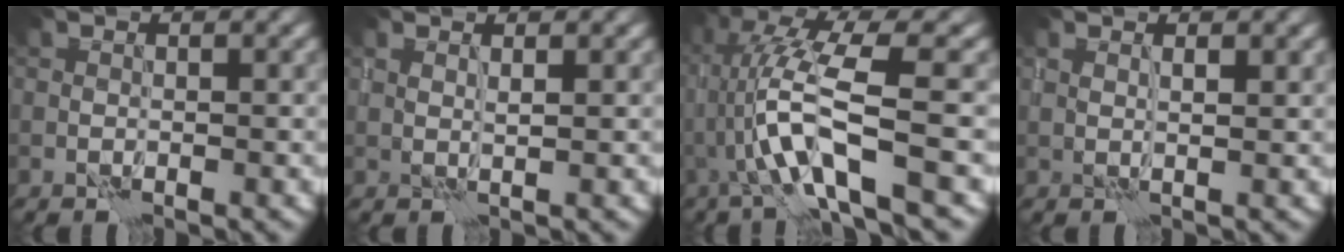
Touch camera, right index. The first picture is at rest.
{"total": 1.0, "force": [0.9, -0.2, 0.4], "torque": [-0.008, -0.006, 0.018]}
{"total": 7.5, "force": [-0.8, 0.9, 7.4], "torque": [-0.151, 0.013, -0.017]}
{"total": 1.4, "force": [1.0, 0.1, 0.9], "torque": [-0.015, -0.005, 0.022]}